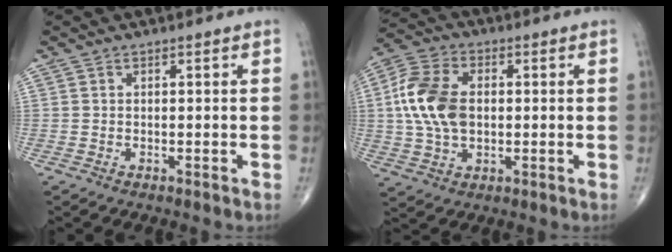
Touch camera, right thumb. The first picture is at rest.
{"total": 12.9, "force": [0.8, 8.3, 9.8], "torque": [-0.196, 0.013, 0.013]}